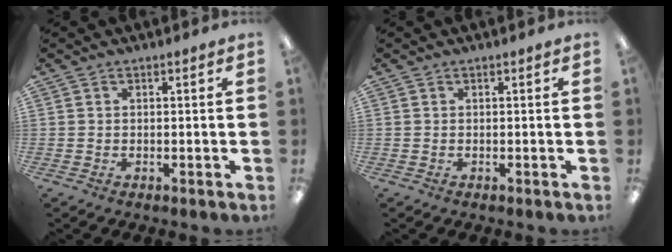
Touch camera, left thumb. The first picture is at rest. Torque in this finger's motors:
{"motor_torque": [0.00, 0.00, 0.11, -0.08, 0.00]}